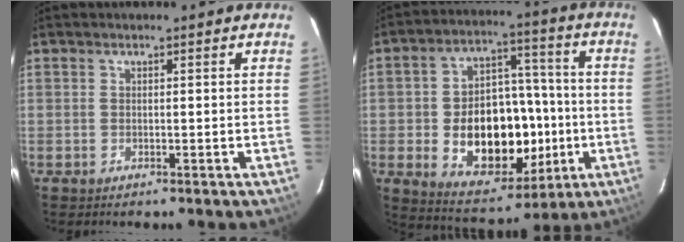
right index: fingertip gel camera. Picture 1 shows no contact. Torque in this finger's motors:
{"motor_torque": [0.80, -0.31, 1.05, 0.18]}